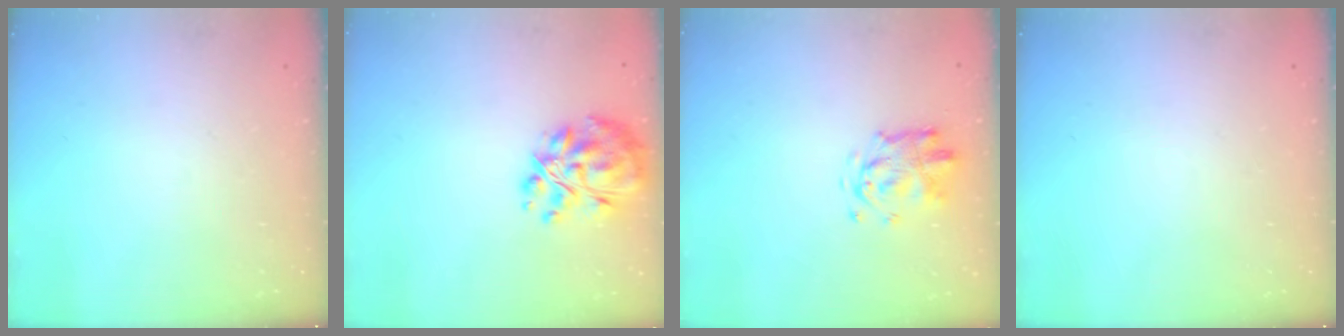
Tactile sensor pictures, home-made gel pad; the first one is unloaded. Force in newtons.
{"total": 14.0, "press": 13.1, "slide": 4.9}
{"total": 3.4, "press": 3.4, "slide": 0.3}
{"total": 0.0}